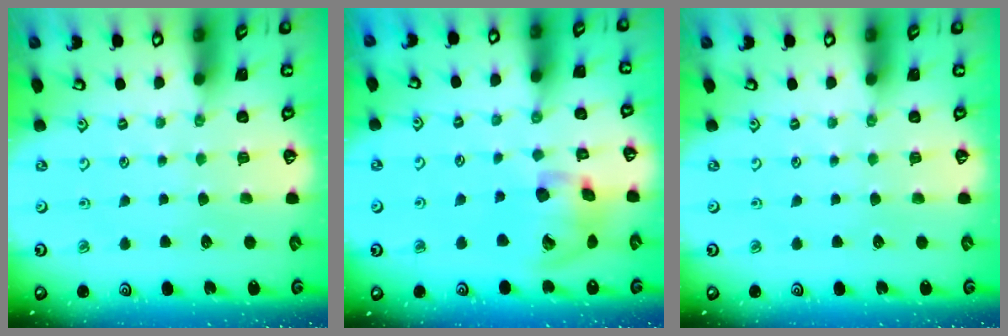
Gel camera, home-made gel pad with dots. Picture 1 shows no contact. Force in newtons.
{"total": 17.4, "press": 17.2, "slide": 2.6}
{"total": 0.0}